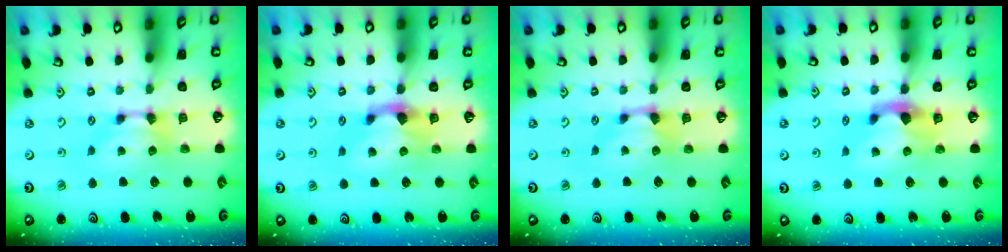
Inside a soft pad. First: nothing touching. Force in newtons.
{"total": 1.9, "press": 1.4, "slide": 1.3}
{"total": 0.9, "press": 0.2, "slide": 0.9}
{"total": 2.9, "press": 2.6, "slide": 1.3}